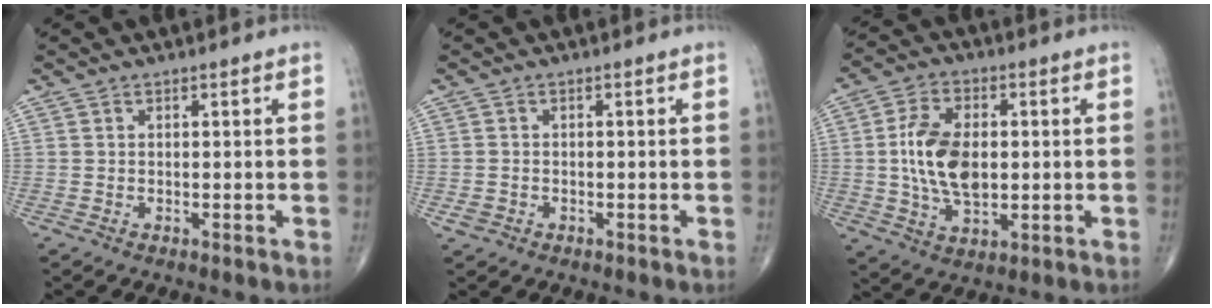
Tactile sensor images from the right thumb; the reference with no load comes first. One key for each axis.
{"total": 1.8, "fx": -0.7, "fy": 1.5, "fz": 0.6, "tx": -0.008, "ty": 0.007, "tz": -0.011}
{"total": 12.6, "fx": 0.4, "fy": 7.5, "fz": 10.1, "tx": -0.178, "ty": 0.001, "tz": 0.012}